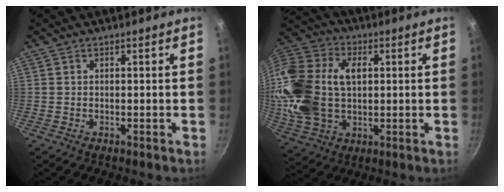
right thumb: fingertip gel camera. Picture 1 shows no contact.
{"total": 22.8, "force": [2.3, 15.6, 16.4], "torque": [-0.327, 0.022, 0.046]}